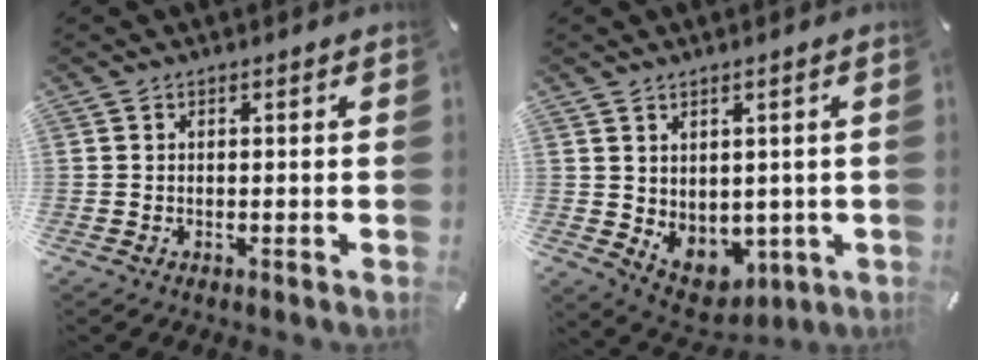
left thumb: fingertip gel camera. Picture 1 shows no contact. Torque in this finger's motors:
{"motor_torque": [0.26, -0.17, 0.31, 0.19, 0.19]}